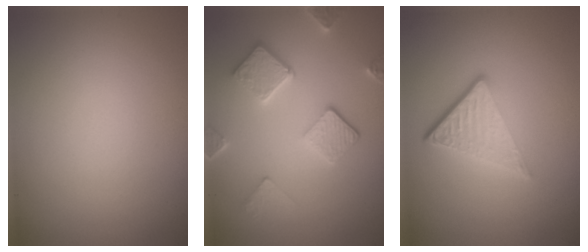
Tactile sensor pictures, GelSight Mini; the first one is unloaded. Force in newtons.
{"total": 4.9, "press": 3.8, "slide": 3.1}
{"total": 4.1, "press": 2.8, "slide": 3.1}